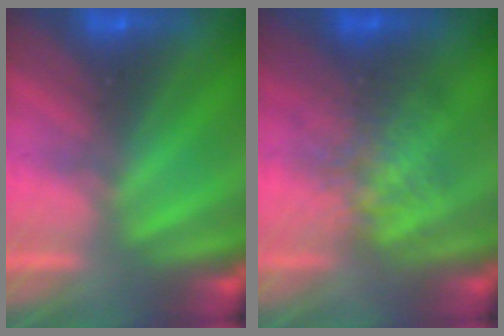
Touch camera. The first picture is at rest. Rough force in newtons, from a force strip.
{"total": 2.2}